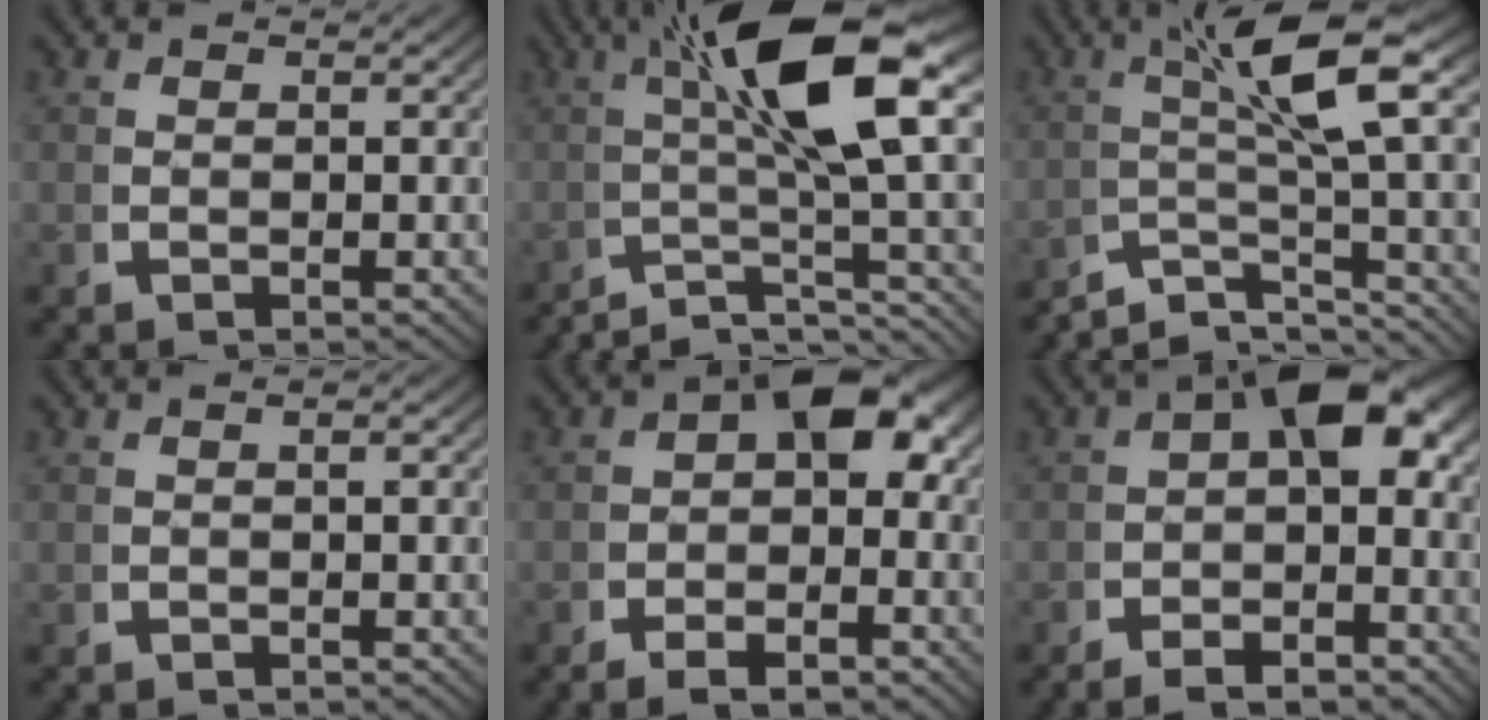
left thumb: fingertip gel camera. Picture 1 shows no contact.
{"total": 12.4, "force": [-0.9, 4.9, 11.4], "torque": [-0.178, -0.015, -0.004]}
{"total": 8.8, "force": [-1.5, 3.5, 7.9], "torque": [-0.122, -0.009, -0.019]}
{"total": 0.6, "force": [-0.4, 0.1, 0.5], "torque": [-0.007, 0.002, -0.005]}
{"total": 6.5, "force": [-0.2, 3.8, 5.3], "torque": [-0.063, -0.008, -0.006]}
{"total": 7.2, "force": [-0.3, 4.0, 6.0], "torque": [-0.070, -0.002, -0.010]}